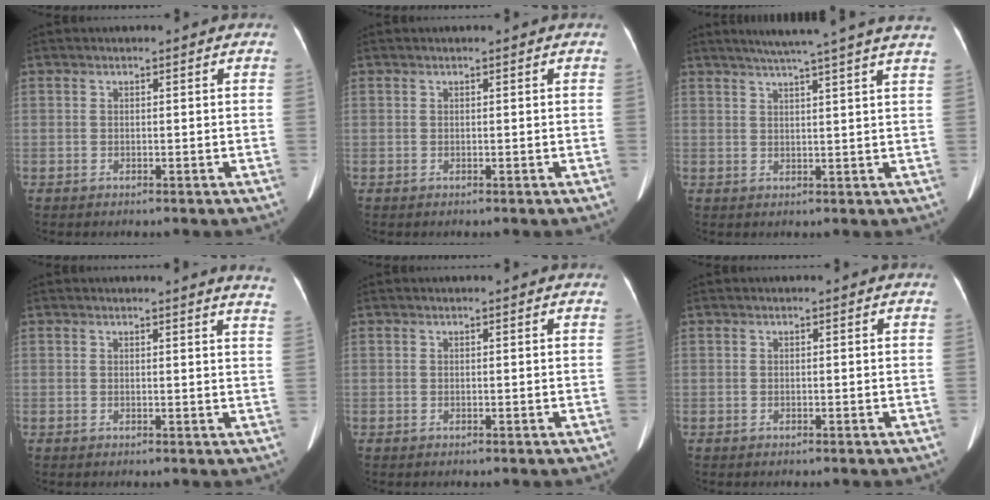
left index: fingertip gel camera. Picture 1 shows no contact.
{"total": 0.0}
{"total": 14.2, "force": [11.9, -1.1, 7.5], "torque": [-0.117, 0.010, 0.142]}
{"total": 6.0, "force": [5.8, -0.4, 1.6], "torque": [-0.012, -0.039, 0.032]}
{"total": 0.6, "force": [0.6, 0.0, 0.1], "torque": [-0.008, 0.006, 0.005]}
{"total": 0.0}